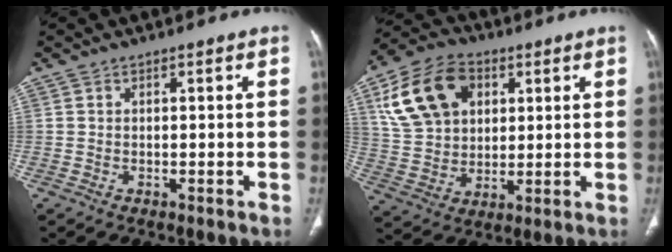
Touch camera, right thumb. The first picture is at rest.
{"total": 16.5, "force": [6.0, 11.8, 9.8], "torque": [-0.169, 0.003, 0.113]}